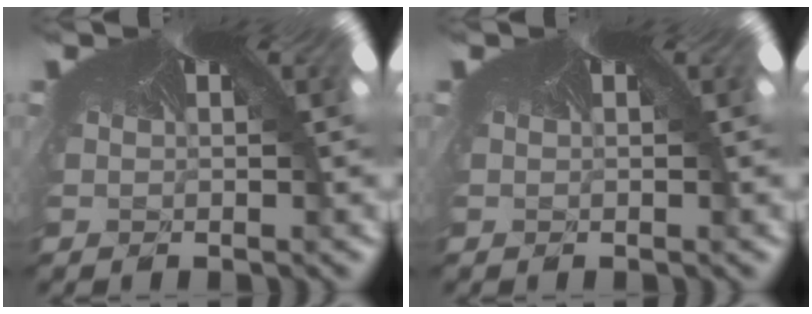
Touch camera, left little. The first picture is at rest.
{"total": 0.0}